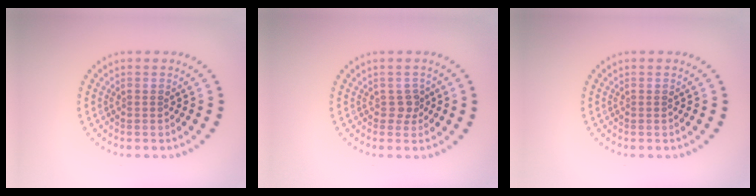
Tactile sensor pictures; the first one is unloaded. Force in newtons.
{"total": 1.3, "press": 1.0, "slide": 0.8}
{"total": 0.0}